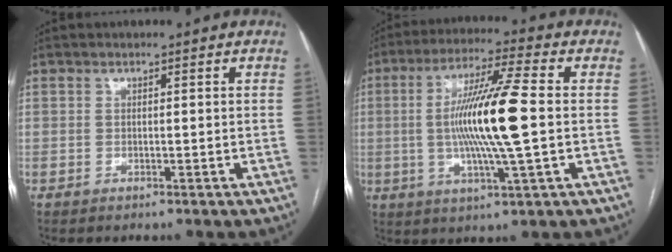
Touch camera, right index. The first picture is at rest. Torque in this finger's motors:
{"motor_torque": [2.14, 0.00, 1.05, 0.21]}